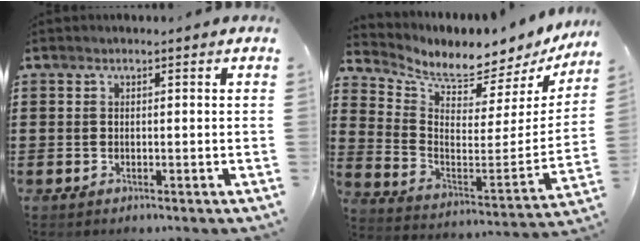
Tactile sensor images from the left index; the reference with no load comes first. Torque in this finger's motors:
{"motor_torque": [2.14, 0.00, 0.14, 0.04]}